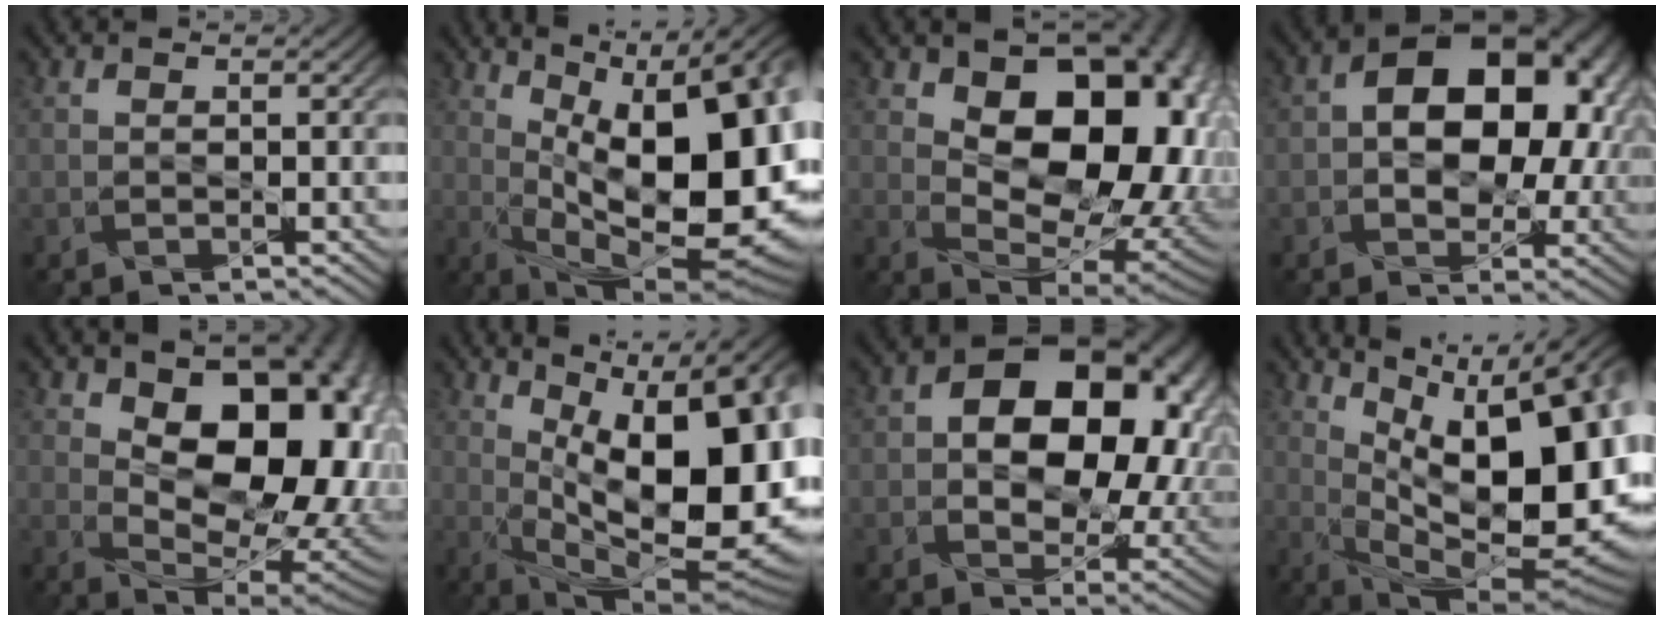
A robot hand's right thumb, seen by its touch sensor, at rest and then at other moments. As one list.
[{"total": 20.3, "force": [2.7, 9.4, 17.8], "torque": [-0.245, 0.019, 0.058]}, {"total": 17.2, "force": [3.0, 11.1, 12.8], "torque": [-0.129, -0.005, 0.060]}, {"total": 14.5, "force": [2.2, 9.6, 10.7], "torque": [-0.141, 0.012, 0.037]}, {"total": 15.5, "force": [3.2, 9.4, 12.0], "torque": [-0.140, 0.001, 0.054]}, {"total": 18.3, "force": [2.4, 8.2, 16.2], "torque": [-0.235, 0.017, 0.042]}, {"total": 15.9, "force": [3.1, 10.5, 11.5], "torque": [-0.153, -0.002, 0.058]}, {"total": 19.6, "force": [5.0, 7.9, 17.2], "torque": [-0.236, 0.019, 0.086]}]